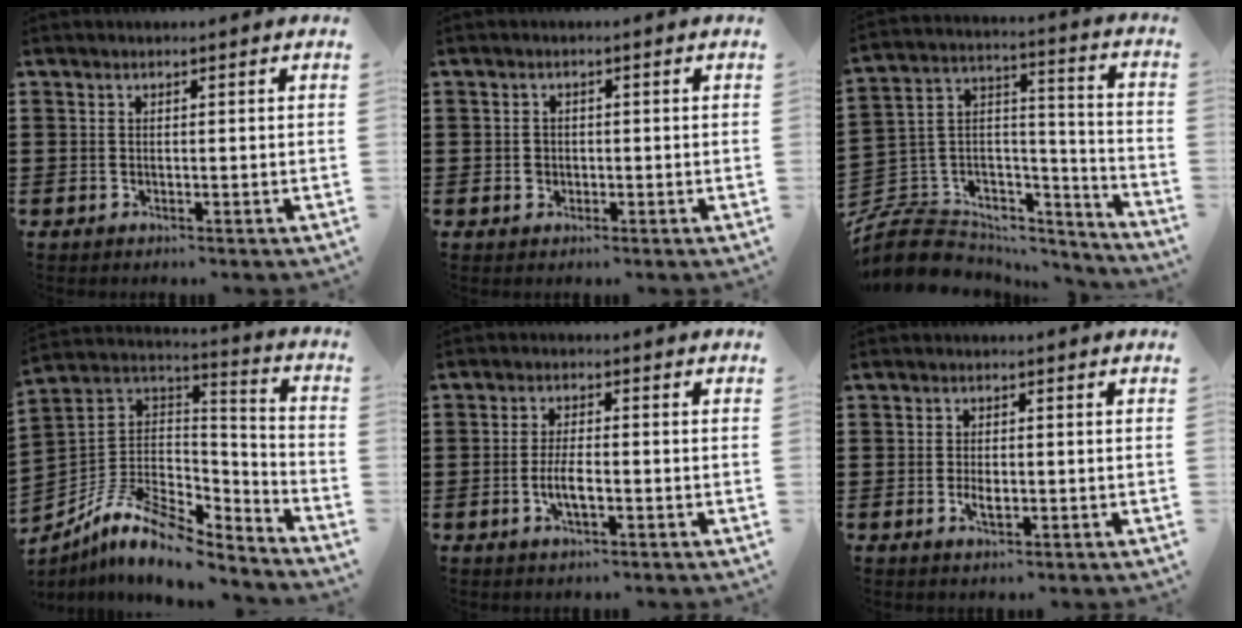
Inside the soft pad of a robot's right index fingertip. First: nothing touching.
{"total": 1.5, "force": [-0.3, 1.4, 0.5], "torque": [-0.013, 0.004, -0.008]}
{"total": 7.5, "force": [-5.4, 5.0, 1.8], "torque": [-0.058, -0.004, -0.102]}
{"total": 10.2, "force": [-7.7, 4.2, 5.3], "torque": [-0.128, 0.012, -0.154]}
{"total": 4.1, "force": [-1.2, 1.3, 3.7], "torque": [-0.077, -0.001, -0.025]}
{"total": 2.2, "force": [-0.5, 0.9, 1.9], "torque": [-0.037, 0.000, -0.009]}